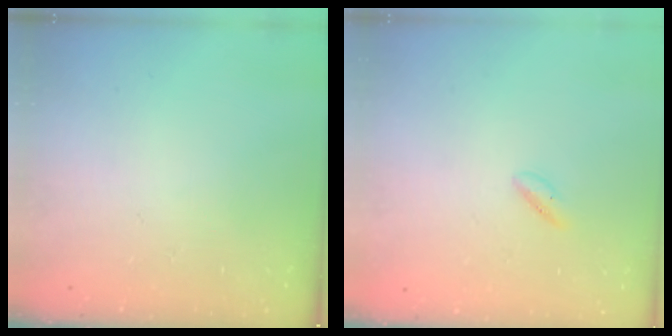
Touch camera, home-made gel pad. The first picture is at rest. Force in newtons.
{"total": 1.5, "press": 1.2, "slide": 0.9}